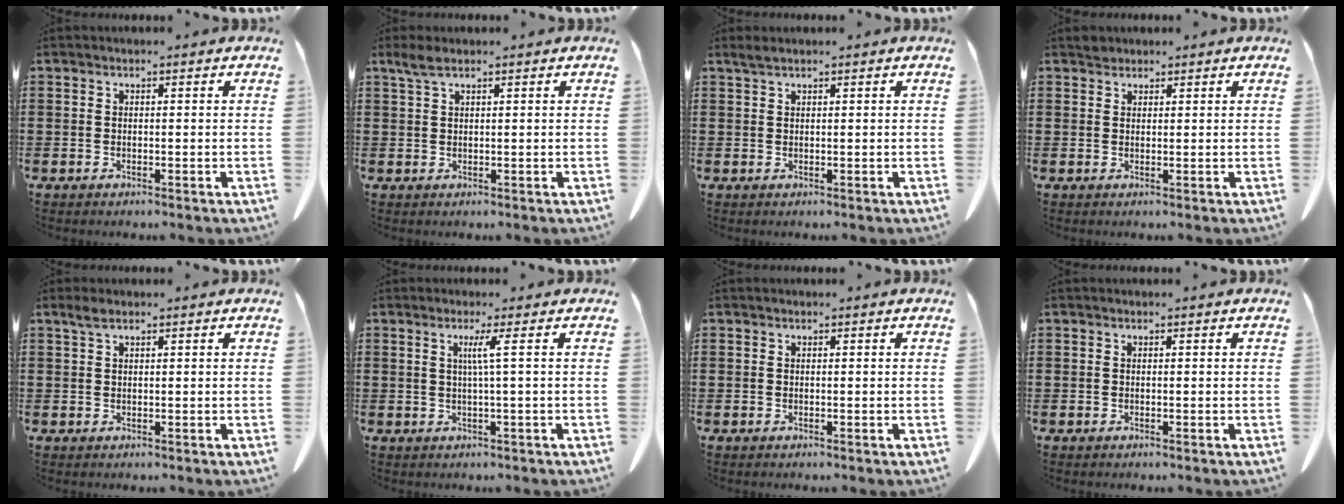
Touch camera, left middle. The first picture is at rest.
{"total": 2.2, "force": [1.4, 0.5, 1.7], "torque": [-0.036, 0.003, 0.026]}
{"total": 1.2, "force": [0.9, 0.1, 0.8], "torque": [-0.017, 0.001, 0.017]}
{"total": 1.2, "force": [1.1, 0.5, 0.0], "torque": [-0.003, 0.002, 0.022]}
{"total": 1.7, "force": [1.0, 0.5, 1.2], "torque": [-0.027, 0.004, 0.018]}
{"total": 2.7, "force": [0.6, -0.9, 2.5], "torque": [-0.049, -0.007, 0.005]}
{"total": 0.0}
{"total": 0.0}